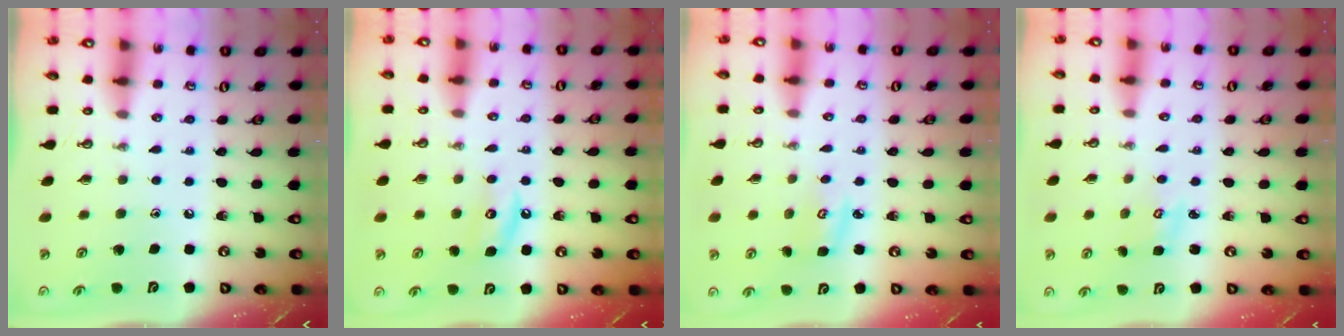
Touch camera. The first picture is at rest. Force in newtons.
{"total": 6.0, "press": 6.0, "slide": 0.6}
{"total": 4.0, "press": 4.0, "slide": 0.4}
{"total": 2.0, "press": 2.0, "slide": 0.1}